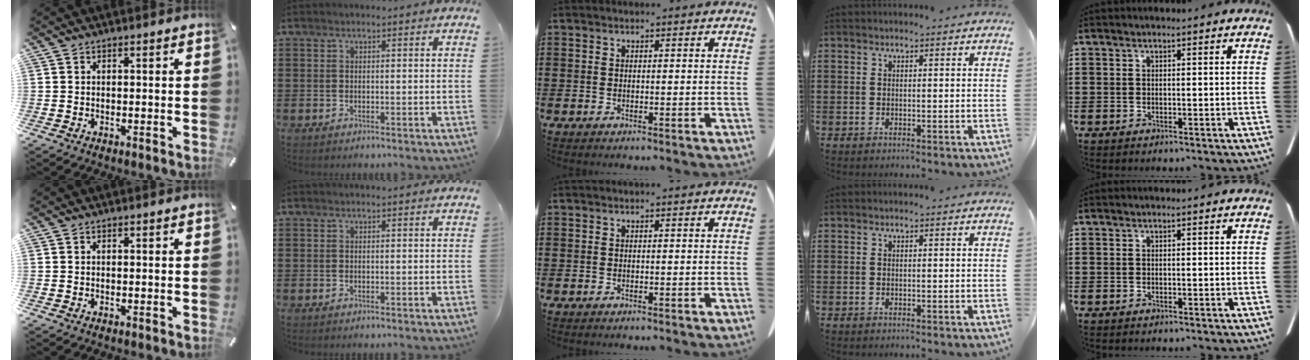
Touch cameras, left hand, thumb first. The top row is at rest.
{}